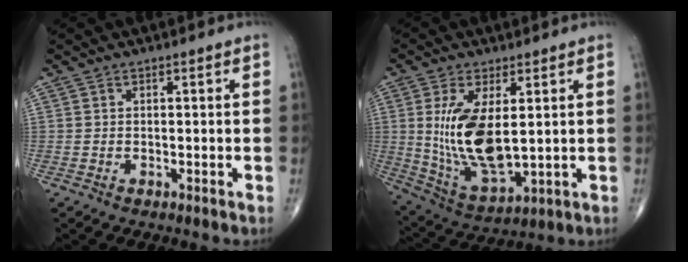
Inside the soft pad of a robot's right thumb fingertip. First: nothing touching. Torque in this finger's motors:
{"motor_torque": [-0.55, 1.36, 0.32, 0.02, 0.46]}